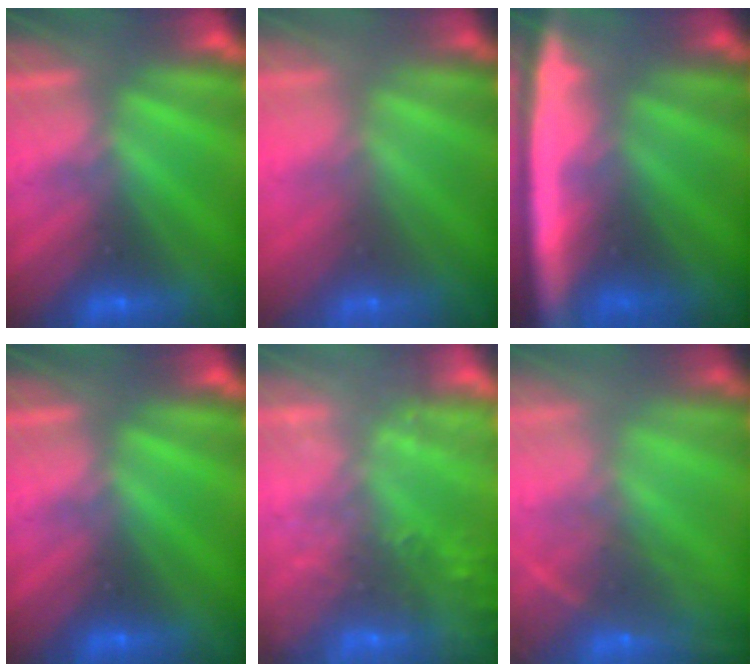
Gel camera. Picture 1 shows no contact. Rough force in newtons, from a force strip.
{"total": 9.6}
{"total": 6.7}
{"total": 0.0}
{"total": 8.7}
{"total": 5.7}